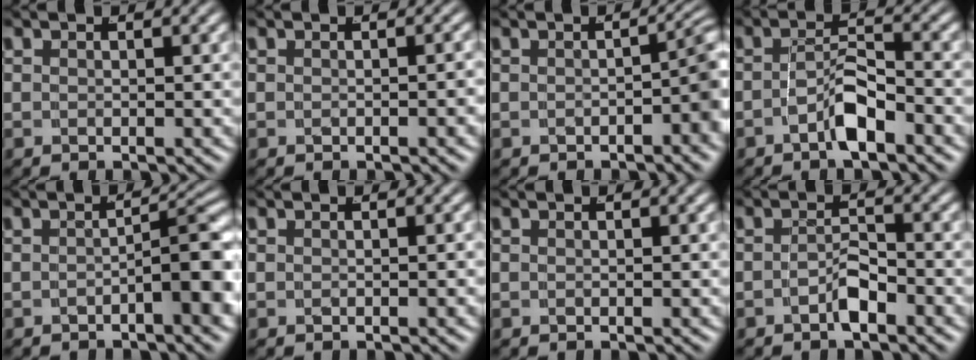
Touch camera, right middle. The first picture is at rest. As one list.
[{"total": 0.6, "force": [-0.4, -0.1, 0.4], "torque": [-0.006, 0.006, -0.007]}, {"total": 3.3, "force": [-1.0, 0.9, 2.9], "torque": [-0.027, 0.002, -0.014]}, {"total": 3.2, "force": [-2.2, 0.7, 2.2], "torque": [-0.032, -0.002, -0.037]}, {"total": 5.0, "force": [-1.7, 1.4, 4.5], "torque": [-0.039, 0.006, -0.028]}, {"total": 0.0}, {"total": 0.0}, {"total": 2.3, "force": [-1.6, 0.8, 1.4], "torque": [-0.019, -0.007, -0.027]}]